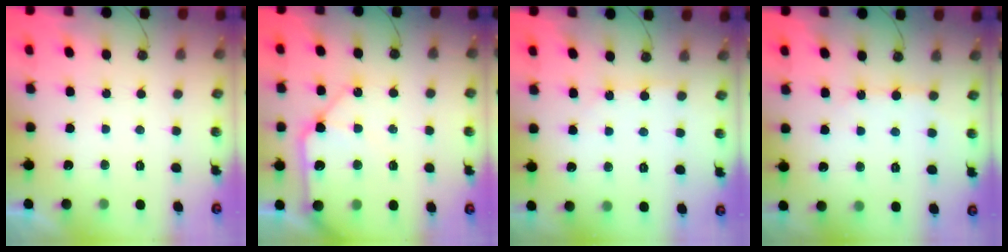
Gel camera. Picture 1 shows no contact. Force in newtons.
{"total": 11.7, "press": 11.6, "slide": 1.6}
{"total": 3.7, "press": 3.6, "slide": 0.5}
{"total": 5.8, "press": 5.8, "slide": 0.7}